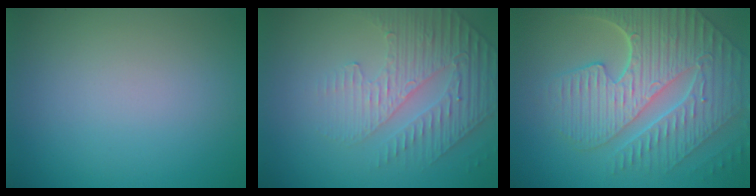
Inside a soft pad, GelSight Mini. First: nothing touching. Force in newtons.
{"total": 4.7, "press": 3.4, "slide": 3.3}
{"total": 9.8, "press": 6.5, "slide": 7.3}